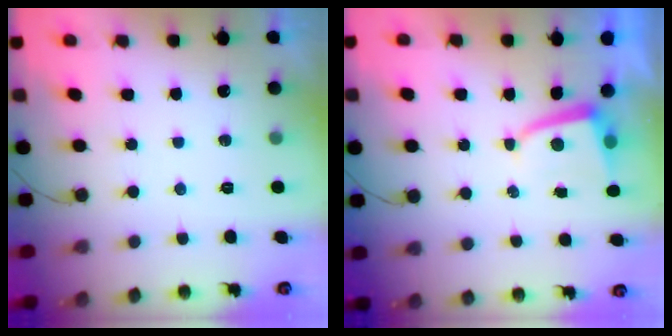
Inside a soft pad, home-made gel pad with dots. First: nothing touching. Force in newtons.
{"total": 2.6, "press": 2.6, "slide": 0.4}